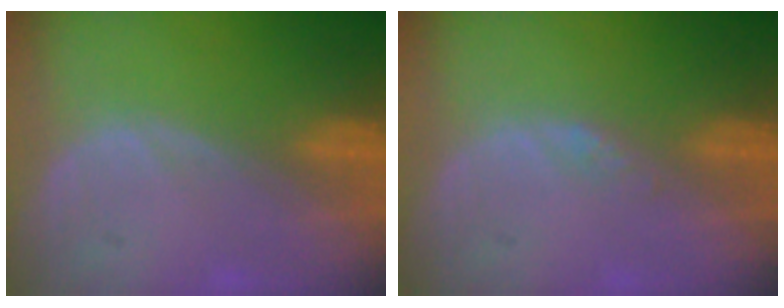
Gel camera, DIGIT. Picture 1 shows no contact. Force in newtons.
{"total": 1.1, "press": 1.1, "slide": 0.1}